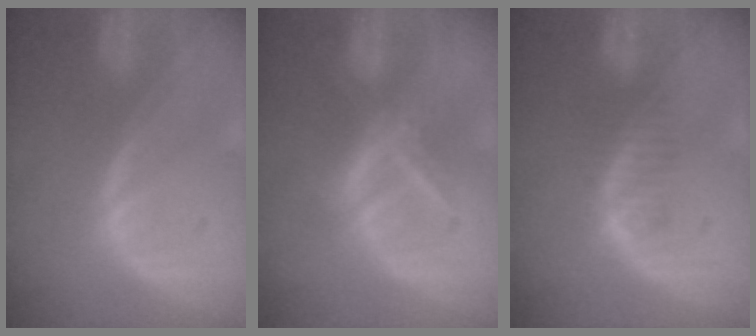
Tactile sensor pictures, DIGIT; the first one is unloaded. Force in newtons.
{"total": 5.5, "press": 5.4, "slide": 0.5}
{"total": 2.2, "press": 2.0, "slide": 0.9}